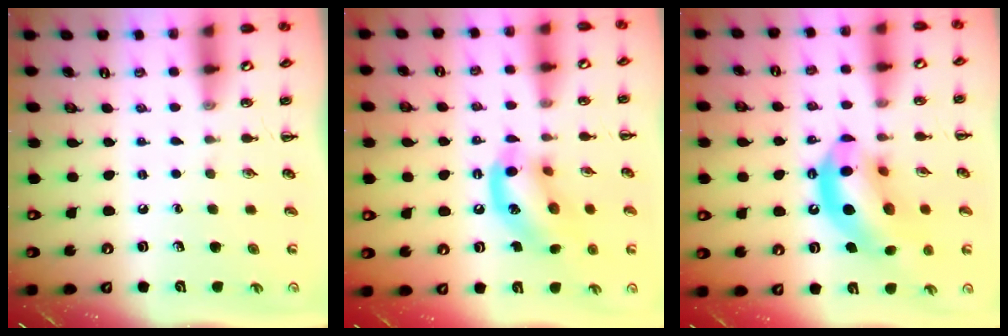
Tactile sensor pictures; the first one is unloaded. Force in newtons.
{"total": 13.8, "press": 13.8, "slide": 1.4}
{"total": 16.1, "press": 15.5, "slide": 4.2}